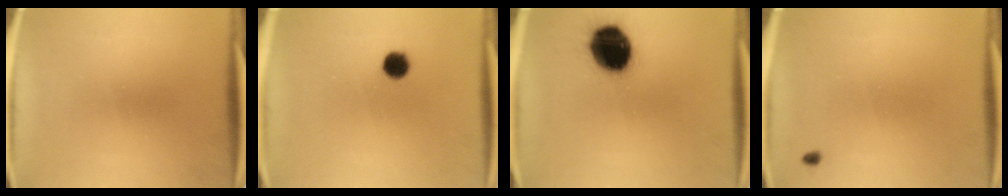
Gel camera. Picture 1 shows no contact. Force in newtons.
{"total": 4.3}
{"total": 18.4}
{"total": 0.6}